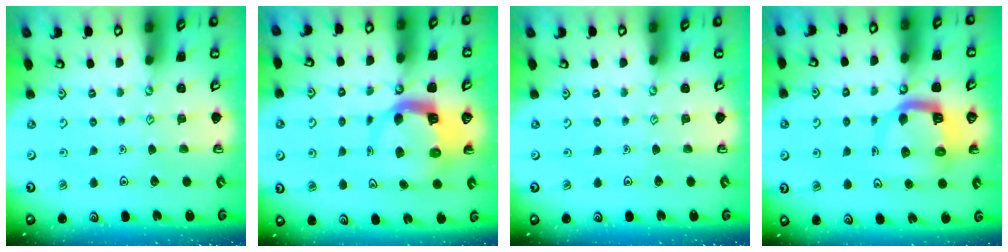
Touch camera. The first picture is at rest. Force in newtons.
{"total": 5.9, "press": 5.8, "slide": 1.0}
{"total": 0.0}
{"total": 9.5, "press": 9.4, "slide": 1.3}